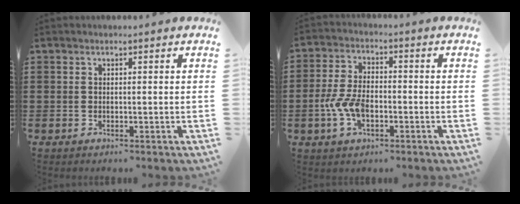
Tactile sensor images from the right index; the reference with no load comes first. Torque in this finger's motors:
{"motor_torque": [2.14, 0.00, 0.63, 0.21]}